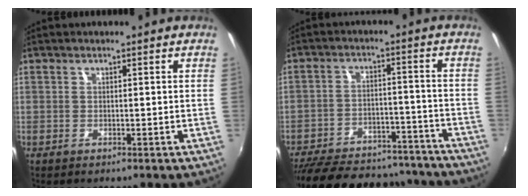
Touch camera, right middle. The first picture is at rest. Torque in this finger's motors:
{"motor_torque": [1.05, -1.08, 0.03, -0.01]}